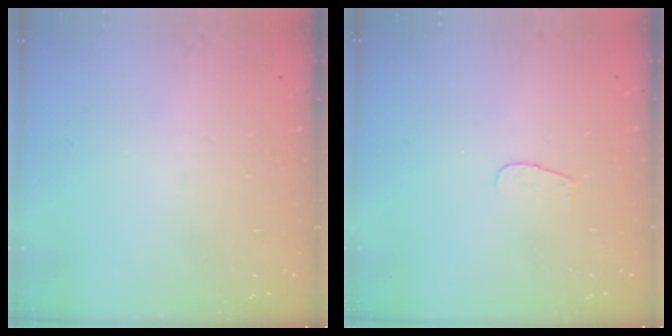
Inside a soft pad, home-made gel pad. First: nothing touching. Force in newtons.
{"total": 3.3, "press": 3.3, "slide": 0.3}